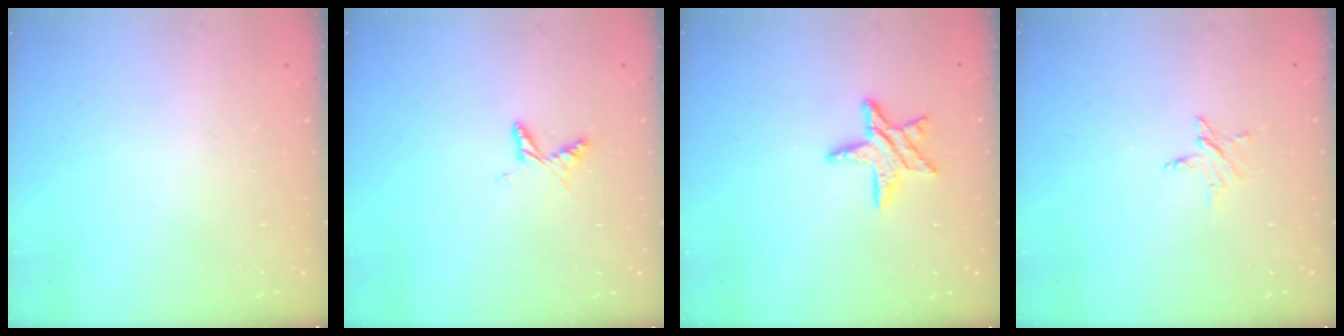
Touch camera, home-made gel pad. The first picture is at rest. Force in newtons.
{"total": 5.5, "press": 5.5, "slide": 0.6}
{"total": 8.9, "press": 8.9, "slide": 0.7}
{"total": 3.6, "press": 3.6, "slide": 0.2}